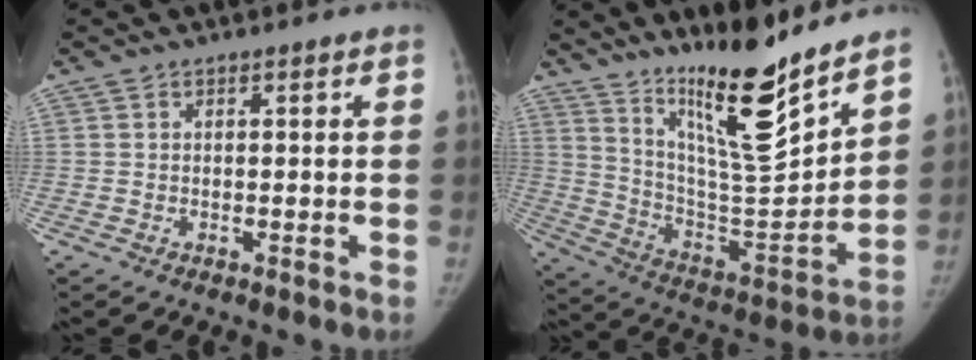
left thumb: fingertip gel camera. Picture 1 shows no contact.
{"total": 19.7, "force": [15.0, 2.6, 12.6], "torque": [-0.166, -0.114, 0.263]}